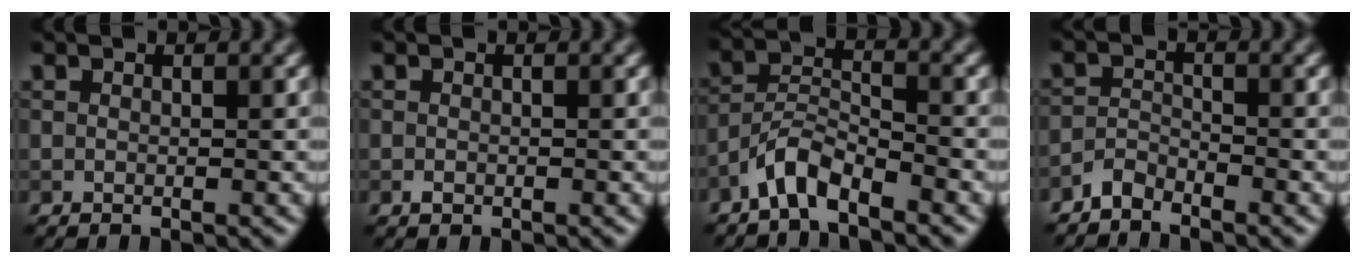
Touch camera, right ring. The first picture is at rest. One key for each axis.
{"total": 0.6, "fx": -0.3, "fy": 0.5, "fz": 0.3, "tx": -0.002, "ty": -0.003, "tz": -0.005}
{"total": 3.9, "fx": -3.0, "fy": 0.9, "fz": 2.2, "tx": -0.041, "ty": 0.013, "tz": -0.066}
{"total": 1.8, "fx": -1.7, "fy": 0.4, "fz": 0.3, "tx": -0.004, "ty": 0.008, "tz": -0.037}